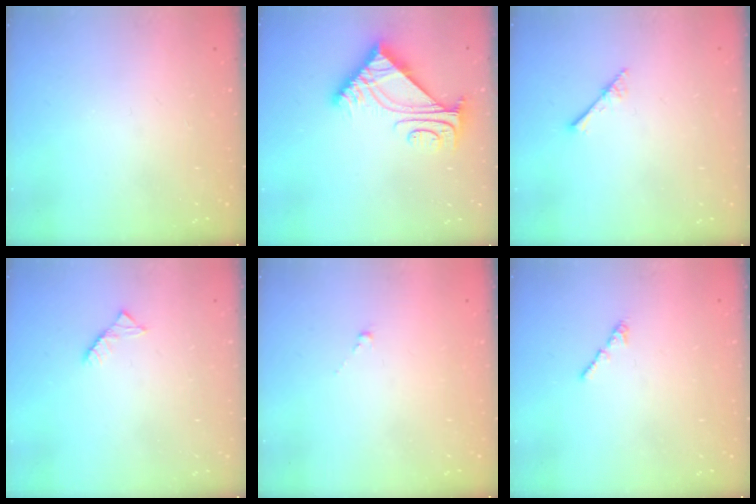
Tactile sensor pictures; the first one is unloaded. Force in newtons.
{"total": 7.3, "press": 7.2, "slide": 0.7}
{"total": 2.3, "press": 2.3, "slide": 0.2}
{"total": 2.6, "press": 2.6, "slide": 0.4}
{"total": 0.0}
{"total": 0.7, "press": 0.6, "slide": 0.4}